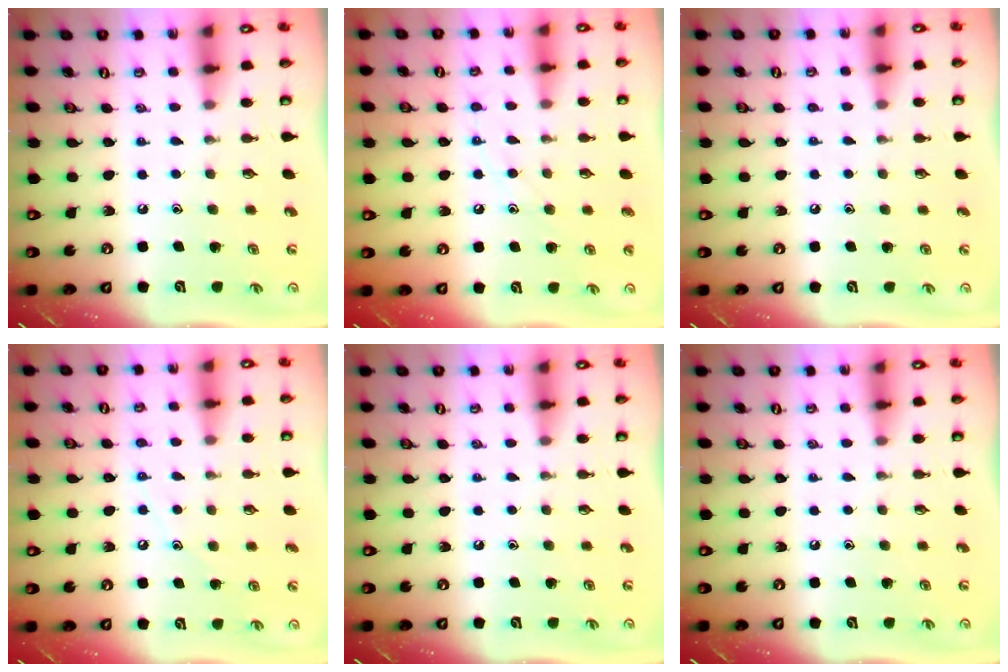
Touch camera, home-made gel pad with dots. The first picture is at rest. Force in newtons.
{"total": 8.5, "press": 8.4, "slide": 0.7}
{"total": 2.7, "press": 2.7, "slide": 0.2}
{"total": 6.3, "press": 6.3, "slide": 0.3}
{"total": 0.0}
{"total": 0.0}